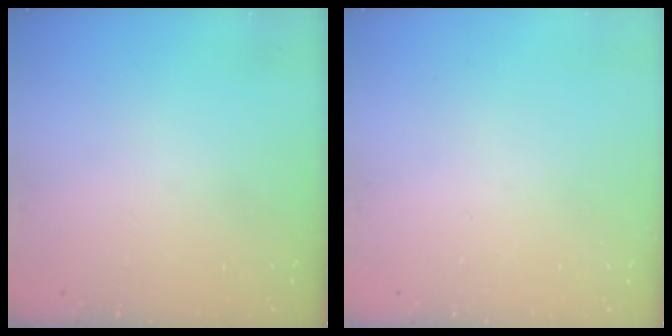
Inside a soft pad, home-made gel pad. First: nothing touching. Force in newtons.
{"total": 0.0}